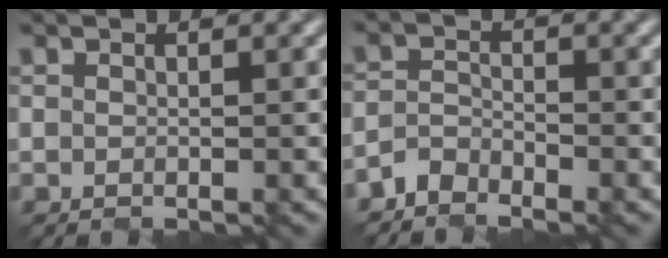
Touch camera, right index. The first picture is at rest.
{"total": 2.1, "force": [-2.1, 0.5, -0.1], "torque": [0.002, 0.004, -0.046]}